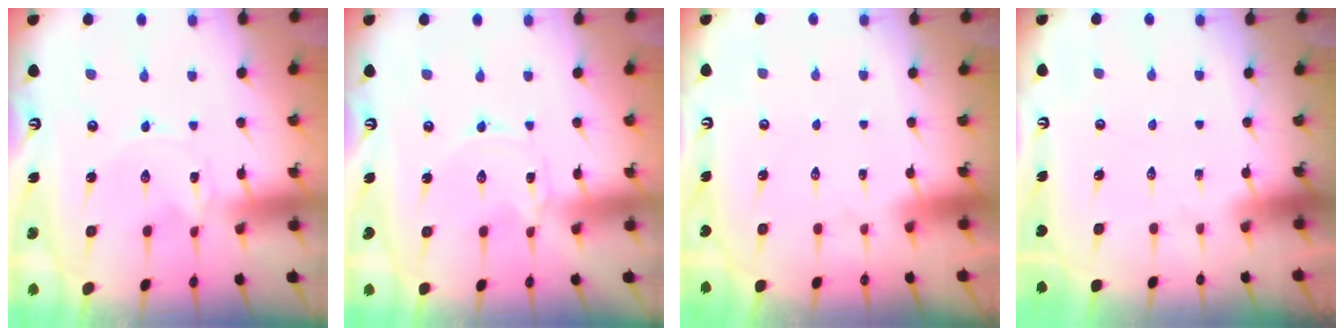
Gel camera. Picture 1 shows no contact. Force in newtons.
{"total": 0.0}
{"total": 1.6, "press": 1.6, "slide": 0.1}
{"total": 0.0}